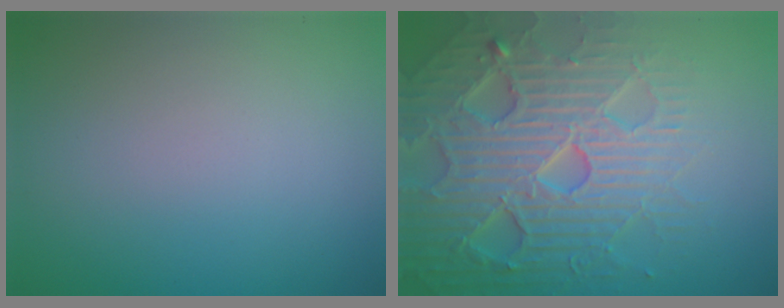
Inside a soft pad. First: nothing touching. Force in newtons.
{"total": 7.4, "press": 7.3, "slide": 1.6}